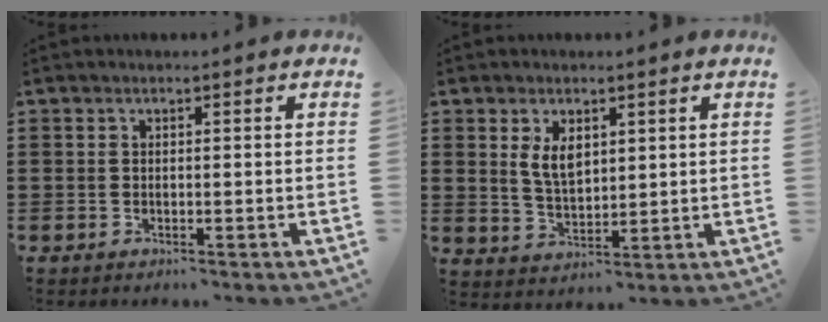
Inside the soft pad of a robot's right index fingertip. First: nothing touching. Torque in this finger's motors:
{"motor_torque": [0.85, 0.70, 0.18, 0.13]}